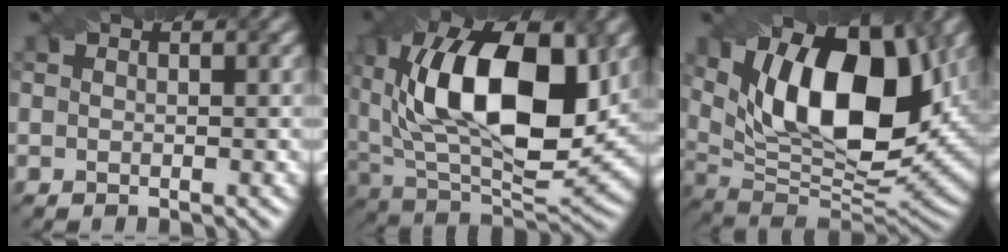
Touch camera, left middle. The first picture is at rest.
{"total": 15.0, "force": [3.1, 7.8, 12.4], "torque": [-0.214, 0.009, 0.059]}
{"total": 15.1, "force": [4.3, 7.4, 12.5], "torque": [-0.188, 0.013, 0.071]}